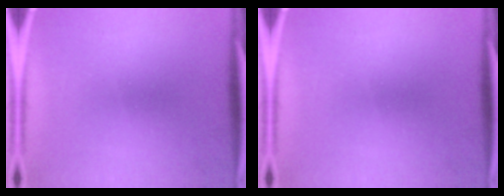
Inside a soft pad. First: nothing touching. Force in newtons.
{"total": 0.0}